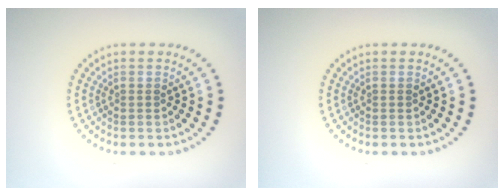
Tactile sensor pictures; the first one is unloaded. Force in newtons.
{"total": 0.0}